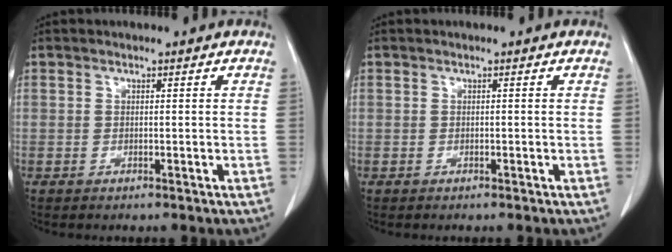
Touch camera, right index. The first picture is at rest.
{"total": 0.0}